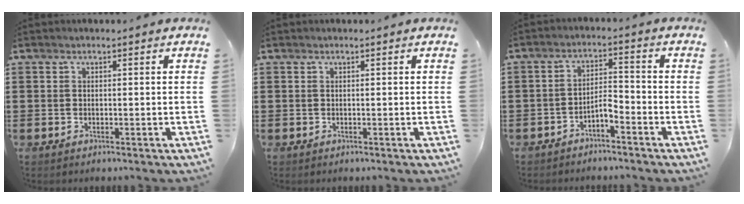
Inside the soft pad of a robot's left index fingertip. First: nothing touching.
{"total": 0.0}
{"total": 3.2, "force": [-2.5, 0.6, 1.9], "torque": [-0.038, 0.010, -0.051]}